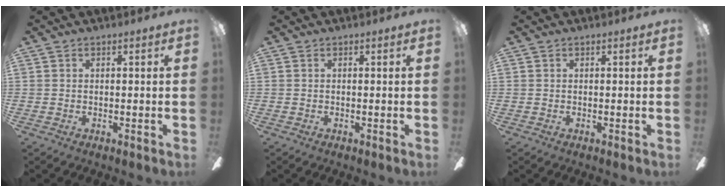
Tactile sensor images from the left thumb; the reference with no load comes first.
{"total": 0.0}
{"total": 0.0}